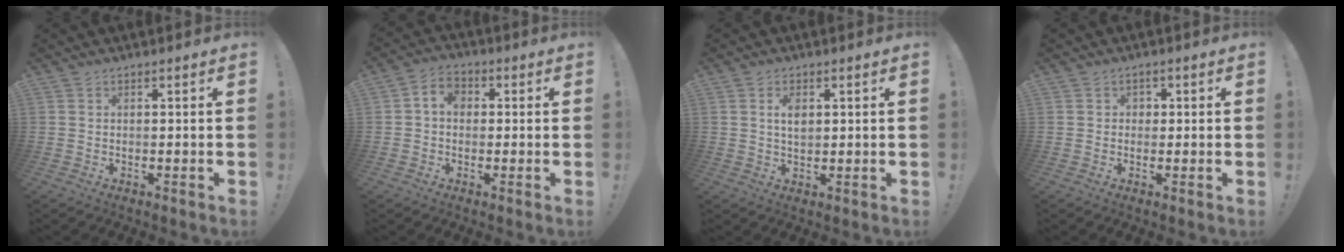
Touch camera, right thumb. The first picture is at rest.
{"total": 5.0, "force": [0.1, 3.8, 3.2], "torque": [-0.056, 0.012, 0.004]}
{"total": 4.1, "force": [0.9, 2.3, 3.3], "torque": [-0.045, -0.003, 0.011]}
{"total": 1.7, "force": [-0.1, 1.6, 0.6], "torque": [-0.018, 0.005, -0.001]}